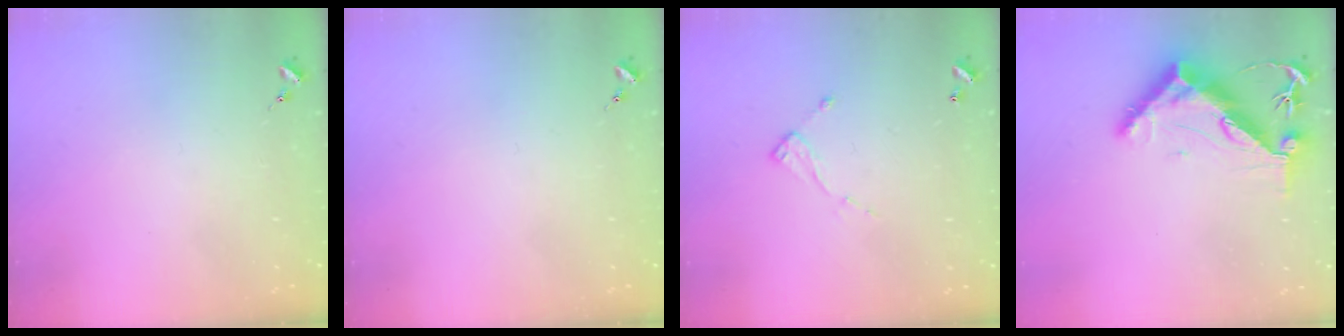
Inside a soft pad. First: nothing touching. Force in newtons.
{"total": 0.0}
{"total": 6.9, "press": 6.9, "slide": 0.4}
{"total": 11.0, "press": 10.9, "slide": 1.0}